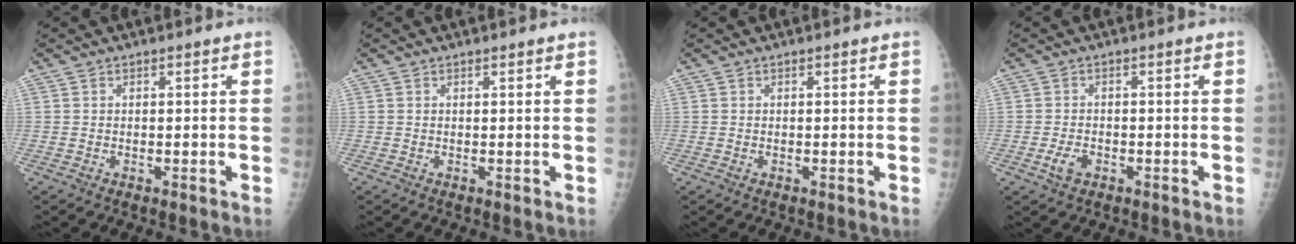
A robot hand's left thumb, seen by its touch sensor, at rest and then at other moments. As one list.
[{"total": 0.8, "force": [0.8, 0.0, 0.3], "torque": [-0.005, 0.002, 0.013]}, {"total": 0.0}, {"total": 2.7, "force": [-1.1, 1.7, 1.8], "torque": [-0.035, 0.000, -0.019]}]